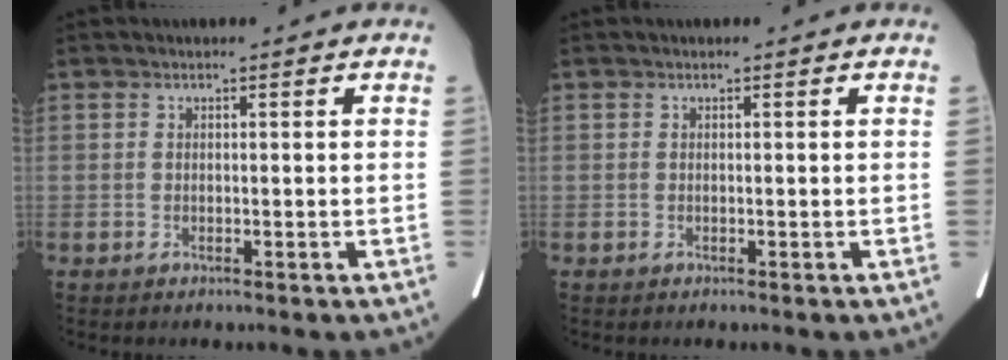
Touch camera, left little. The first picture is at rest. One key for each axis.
{"total": 0.0}